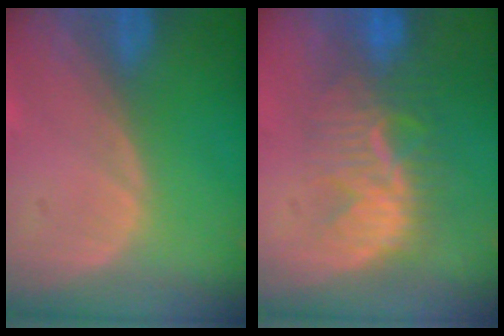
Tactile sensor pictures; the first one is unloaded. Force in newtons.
{"total": 8.3, "press": 7.9, "slide": 2.3}